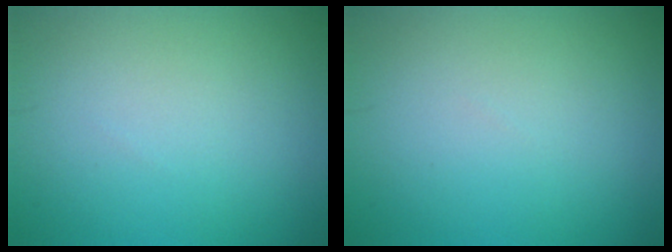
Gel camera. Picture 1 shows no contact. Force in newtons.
{"total": 0.0}